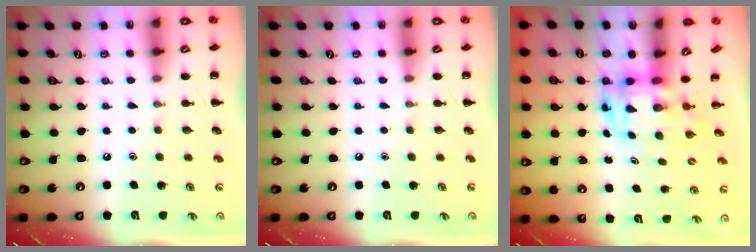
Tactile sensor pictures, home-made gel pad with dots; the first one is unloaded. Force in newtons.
{"total": 0.0}
{"total": 3.1, "press": 3.0, "slide": 0.7}